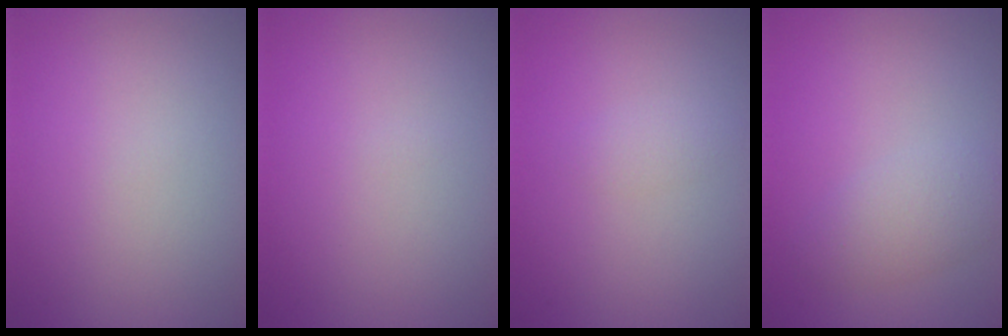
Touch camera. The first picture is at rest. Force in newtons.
{"total": 0.0}
{"total": 1.0, "press": 1.0, "slide": 0.1}
{"total": 2.5, "press": 2.5, "slide": 0.0}